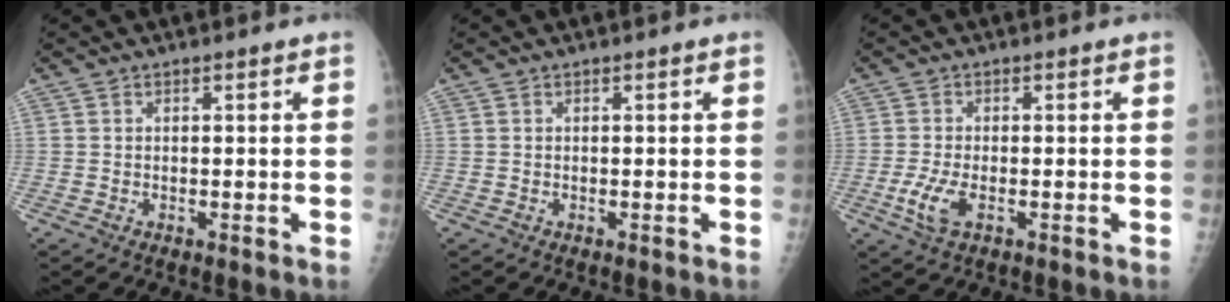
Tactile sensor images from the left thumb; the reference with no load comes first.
{"total": 0.0}
{"total": 4.6, "force": [-1.4, 2.1, 3.9], "torque": [-0.094, -0.005, -0.026]}